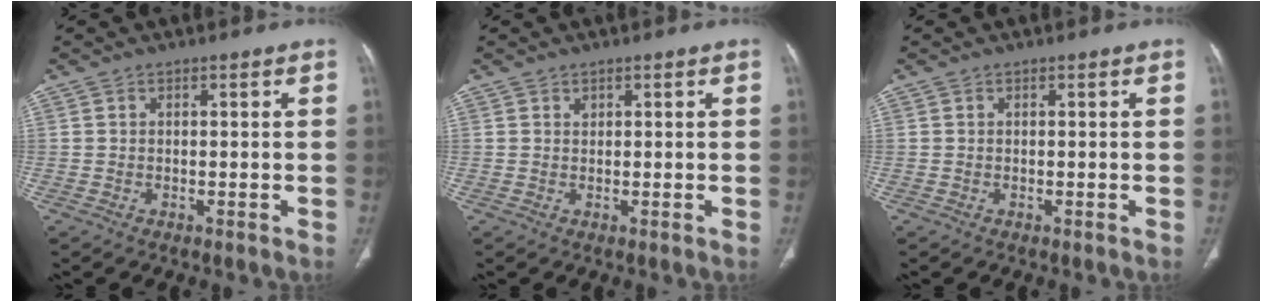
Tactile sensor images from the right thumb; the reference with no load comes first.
{"total": 0.6, "force": [0.4, 0.4, 0.2], "torque": [0.001, -0.002, 0.006]}
{"total": 0.0}